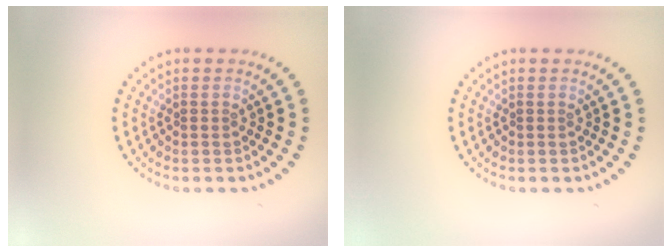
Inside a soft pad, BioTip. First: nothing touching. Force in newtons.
{"total": 0.0}